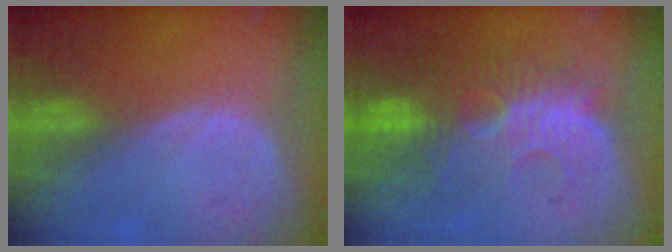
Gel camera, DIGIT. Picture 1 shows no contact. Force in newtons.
{"total": 10.6, "press": 9.9, "slide": 3.8}